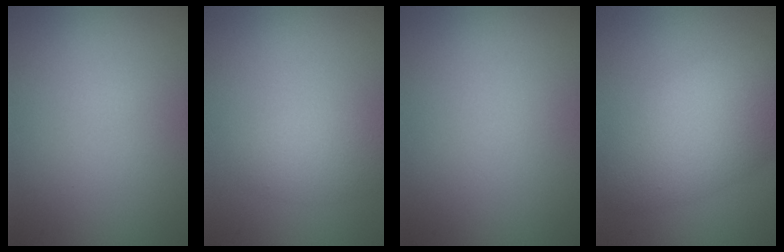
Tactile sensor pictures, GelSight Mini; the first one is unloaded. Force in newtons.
{"total": 2.1, "press": 2.1, "slide": 0.1}
{"total": 0.0}
{"total": 6.8, "press": 6.8, "slide": 0.2}